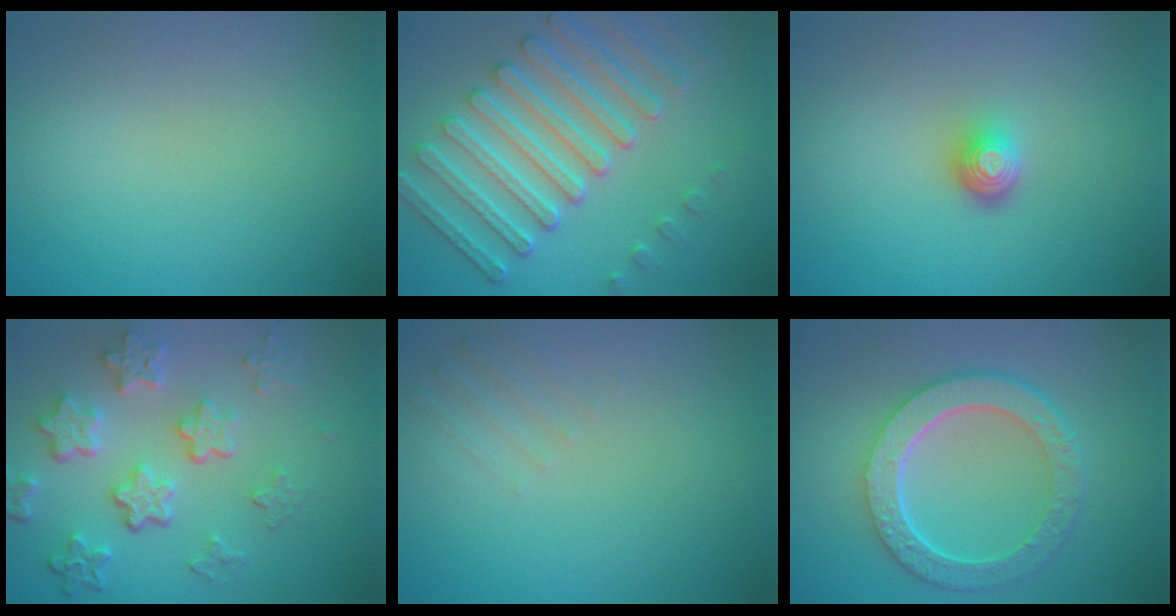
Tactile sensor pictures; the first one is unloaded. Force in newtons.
{"total": 6.4, "press": 5.9, "slide": 2.4}
{"total": 2.3, "press": 1.5, "slide": 1.8}
{"total": 6.0, "press": 4.4, "slide": 4.0}
{"total": 1.3, "press": 1.3, "slide": 0.4}
{"total": 6.7, "press": 5.0, "slide": 4.5}